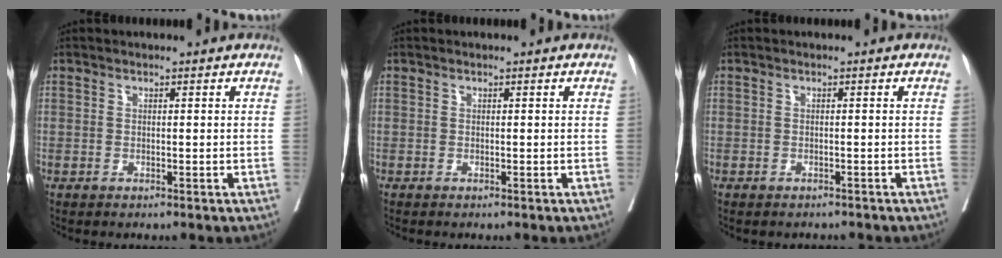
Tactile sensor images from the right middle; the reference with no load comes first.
{"total": 0.0}
{"total": 1.4, "force": [-1.3, 0.5, 0.5], "torque": [-0.014, -0.002, -0.016]}